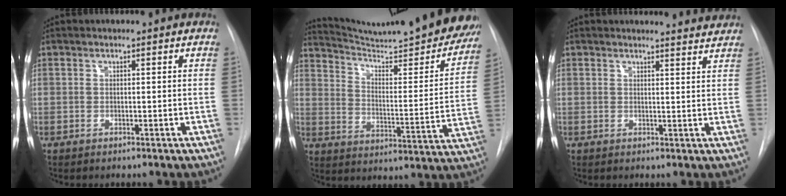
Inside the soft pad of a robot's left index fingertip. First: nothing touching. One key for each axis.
{"total": 26.4, "fx": 24.3, "fy": 1.7, "fz": 10.2, "tx": -0.156, "ty": -0.082, "tz": 0.322}
{"total": 5.2, "fx": 5.2, "fy": 0.3, "fz": 0.3, "tx": -0.006, "ty": -0.013, "tz": 0.044}